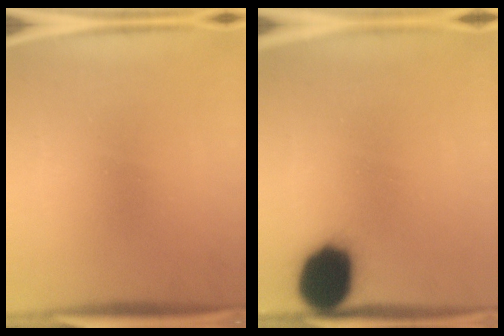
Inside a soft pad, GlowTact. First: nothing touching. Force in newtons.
{"total": 14.7}